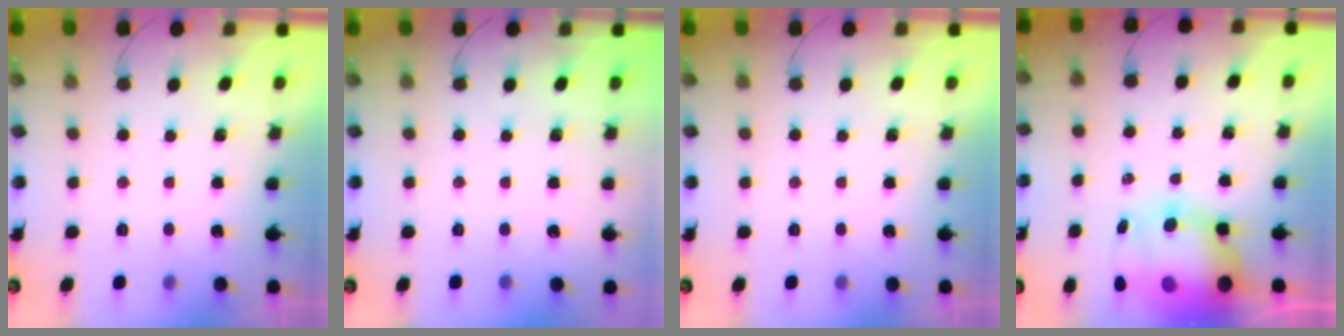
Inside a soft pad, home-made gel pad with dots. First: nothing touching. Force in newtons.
{"total": 0.0}
{"total": 0.0}
{"total": 11.7, "press": 11.4, "slide": 2.8}